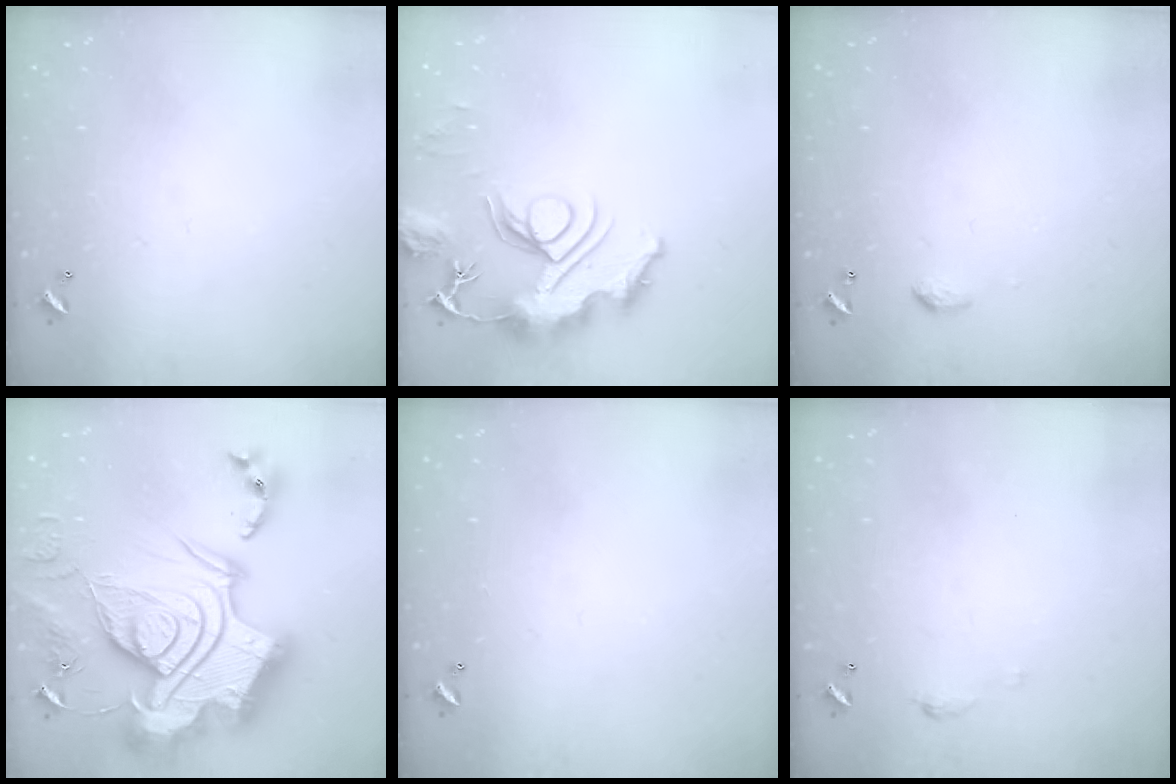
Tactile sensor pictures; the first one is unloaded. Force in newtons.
{"total": 13.9, "press": 13.8, "slide": 1.5}
{"total": 4.1, "press": 4.1, "slide": 0.6}
{"total": 0.6, "press": 0.6, "slide": 0.0}
{"total": 0.0}
{"total": 3.5, "press": 3.5, "slide": 0.6}